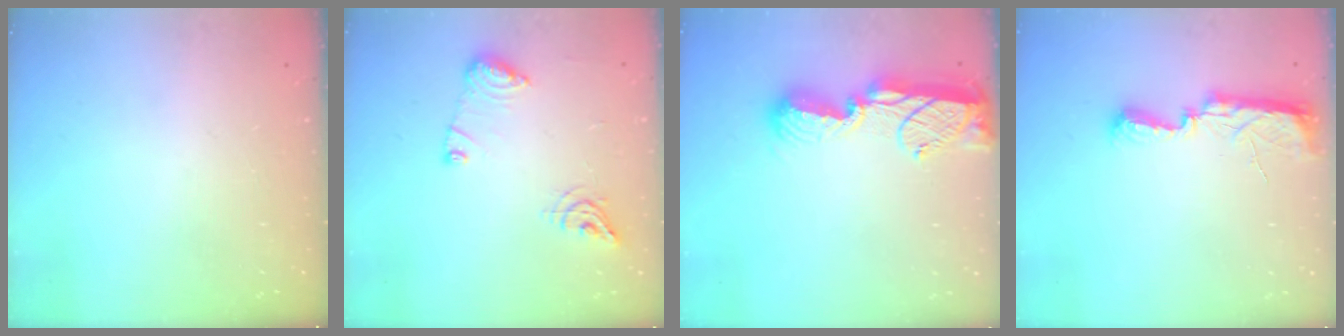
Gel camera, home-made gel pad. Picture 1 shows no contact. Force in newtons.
{"total": 10.7, "press": 10.6, "slide": 1.1}
{"total": 11.4, "press": 11.3, "slide": 1.5}
{"total": 7.9, "press": 7.8, "slide": 0.8}